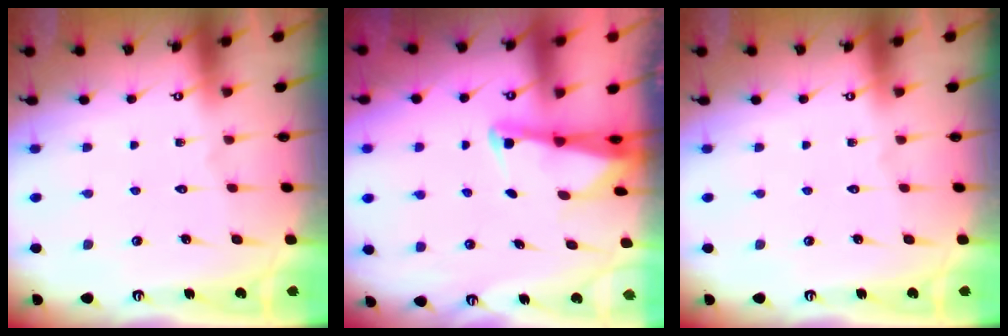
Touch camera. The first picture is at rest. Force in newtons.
{"total": 2.6, "press": 2.6, "slide": 0.3}
{"total": 0.0}